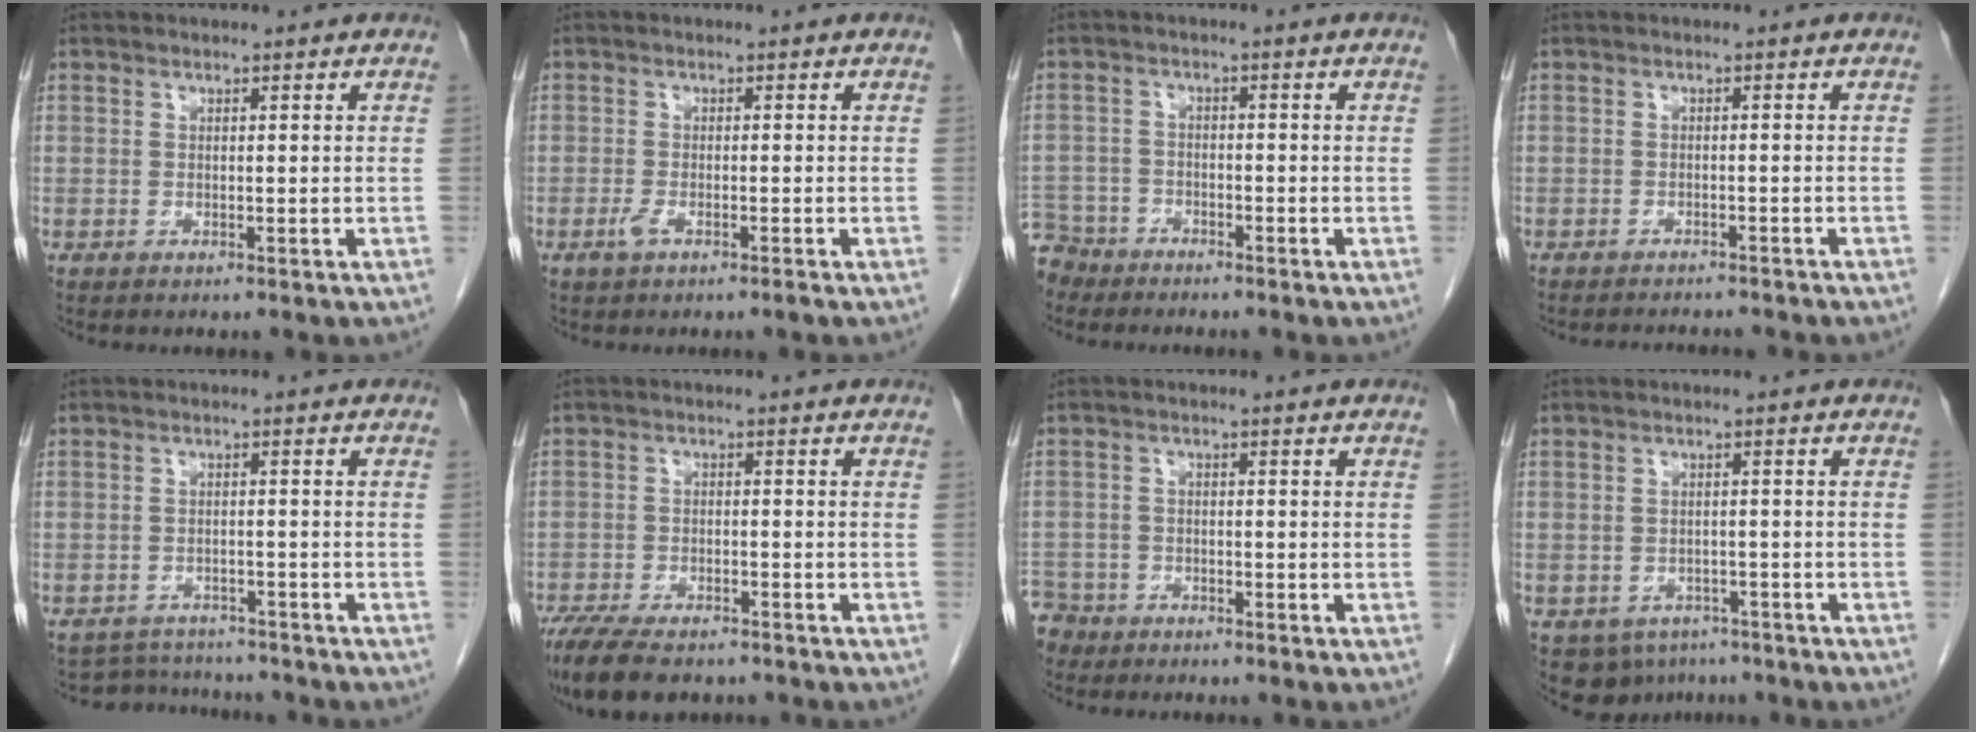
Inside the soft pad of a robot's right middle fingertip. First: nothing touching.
{"total": 1.9, "force": [-1.2, 0.2, 1.4], "torque": [-0.032, -0.003, -0.025]}
{"total": 6.0, "force": [-5.4, 2.6, -0.4], "torque": [0.007, -0.006, -0.104]}
{"total": 6.6, "force": [-6.2, 0.9, 2.2], "torque": [-0.026, -0.006, -0.076]}
{"total": 5.3, "force": [-5.2, 1.2, -0.5], "torque": [0.007, 0.013, -0.074]}
{"total": 11.4, "force": [-9.0, 4.0, 5.8], "torque": [-0.106, -0.013, -0.141]}
{"total": 4.9, "force": [-4.1, 2.5, -0.5], "torque": [0.010, -0.001, -0.081]}
{"total": 6.3, "force": [-4.3, 4.4, 1.2], "torque": [-0.015, 0.005, -0.056]}